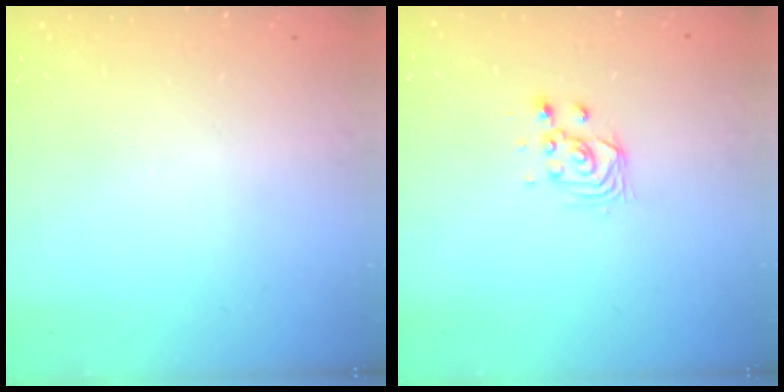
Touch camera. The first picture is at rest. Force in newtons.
{"total": 2.8, "press": 2.8, "slide": 0.2}